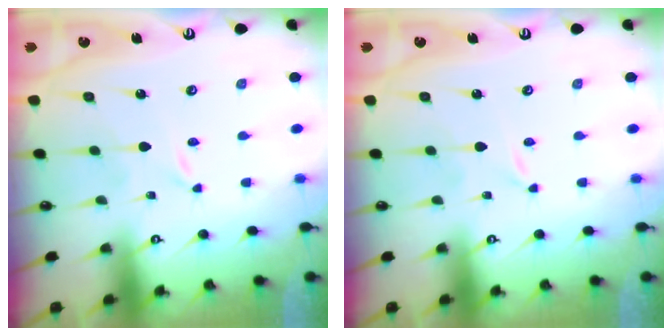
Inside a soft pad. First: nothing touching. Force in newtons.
{"total": 0.0}